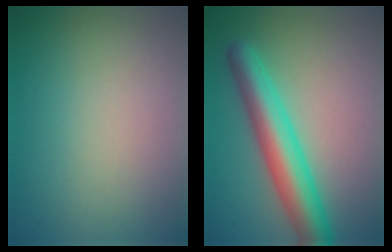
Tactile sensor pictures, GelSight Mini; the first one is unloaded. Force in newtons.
{"total": 6.0, "press": 6.0, "slide": 0.1}